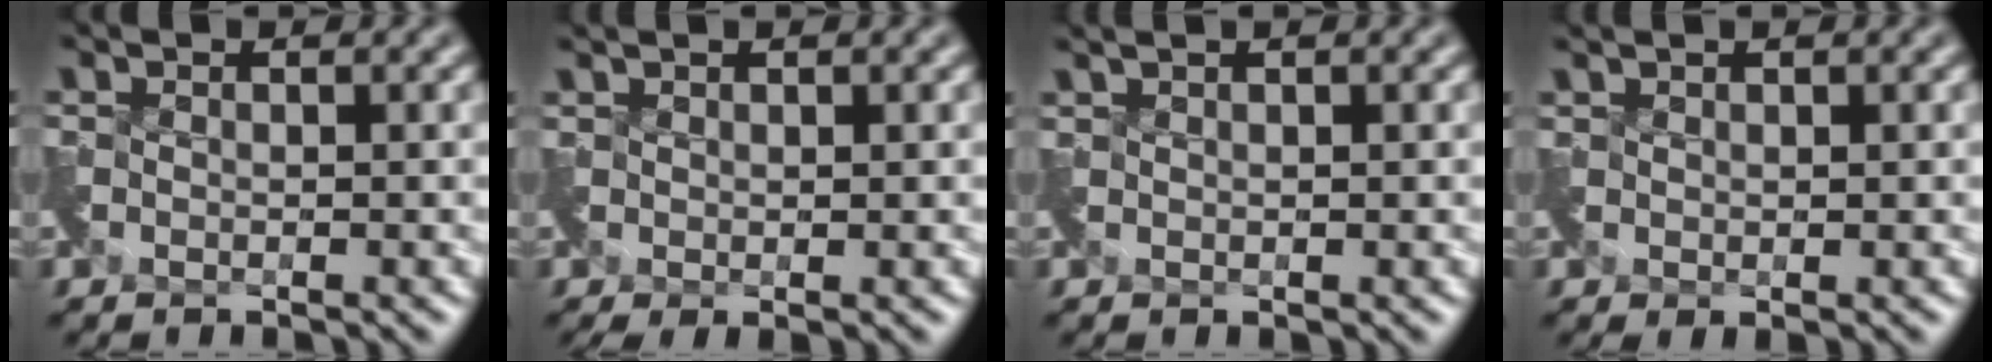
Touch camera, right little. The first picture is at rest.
{"total": 2.1, "force": [0.8, 0.5, 1.9], "torque": [-0.044, 0.005, 0.016]}
{"total": 1.4, "force": [1.0, 0.2, 0.9], "torque": [-0.016, 0.009, 0.019]}
{"total": 1.4, "force": [1.1, 0.2, 0.9], "torque": [-0.019, 0.007, 0.022]}